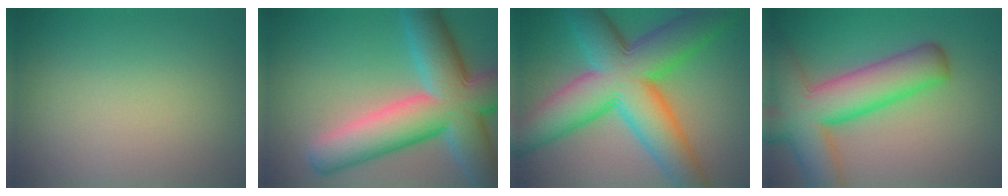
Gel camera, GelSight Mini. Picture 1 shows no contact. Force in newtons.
{"total": 12.6, "press": 12.5, "slide": 0.6}
{"total": 14.2, "press": 14.2, "slide": 0.2}
{"total": 10.0, "press": 10.0, "slide": 0.6}